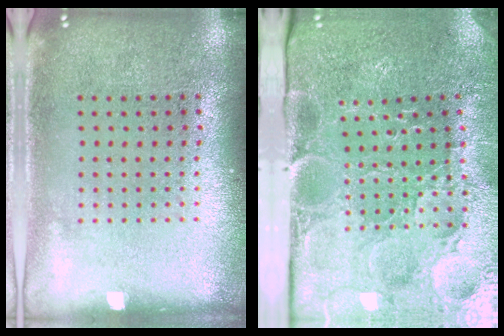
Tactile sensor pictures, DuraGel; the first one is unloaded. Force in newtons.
{"total": 3.8, "press": 3.7, "slide": 0.9}